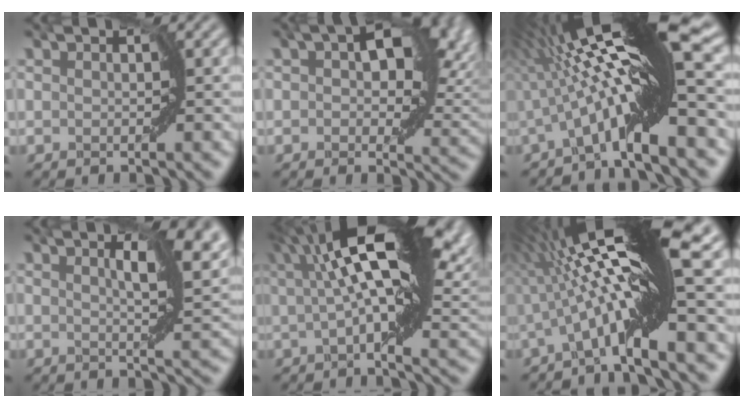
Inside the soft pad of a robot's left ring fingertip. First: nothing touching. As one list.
[{"total": 9.2, "force": [2.9, 5.1, 7.1], "torque": [-0.104, 0.001, 0.040]}, {"total": 13.9, "force": [0.6, 1.5, 13.8], "torque": [-0.213, 0.026, 0.007]}, {"total": 6.7, "force": [2.3, 1.9, 6.0], "torque": [-0.088, 0.005, 0.033]}, {"total": 13.4, "force": [5.4, 3.4, 11.8], "torque": [-0.194, 0.019, 0.084]}, {"total": 13.8, "force": [0.8, 1.6, 13.7], "torque": [-0.210, 0.025, 0.010]}]